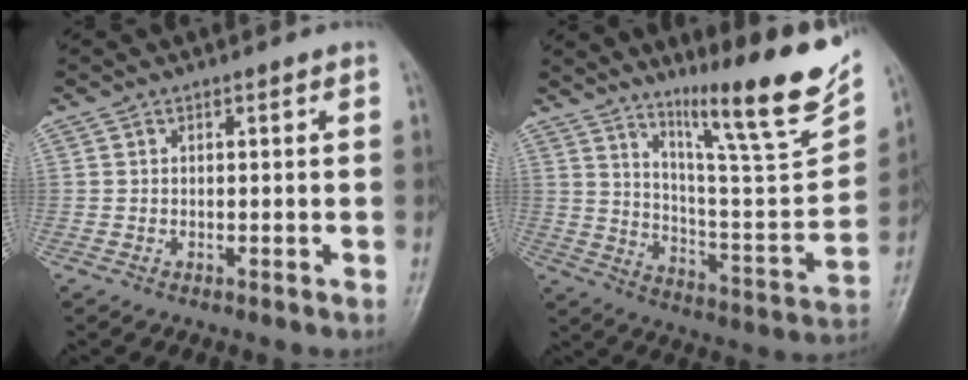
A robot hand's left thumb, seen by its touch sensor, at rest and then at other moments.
{"total": 20.7, "force": [14.1, 2.4, 15.0], "torque": [-0.192, -0.080, 0.234]}